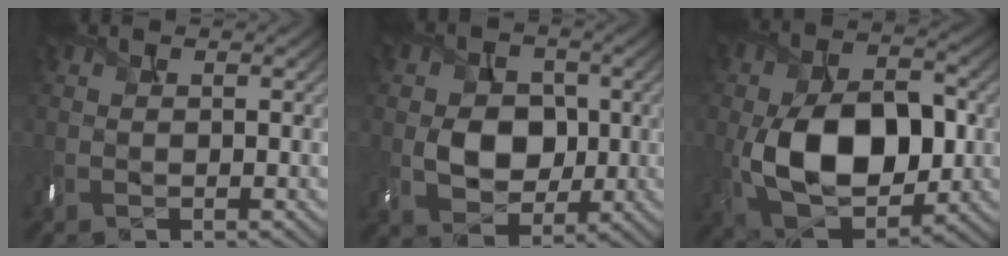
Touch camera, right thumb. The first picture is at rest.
{"total": 5.5, "force": [-0.5, 4.6, 2.9], "torque": [-0.055, -0.011, -0.004]}
{"total": 12.7, "force": [-1.4, 8.1, 9.7], "torque": [-0.182, -0.013, -0.018]}